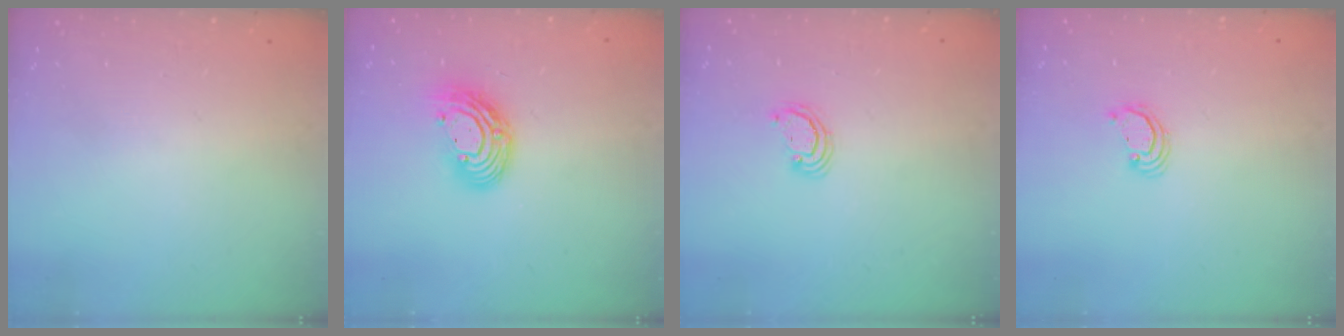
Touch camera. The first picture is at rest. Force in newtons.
{"total": 11.7, "press": 11.7, "slide": 0.9}
{"total": 2.6, "press": 2.5, "slide": 0.2}
{"total": 2.2, "press": 2.2, "slide": 0.2}